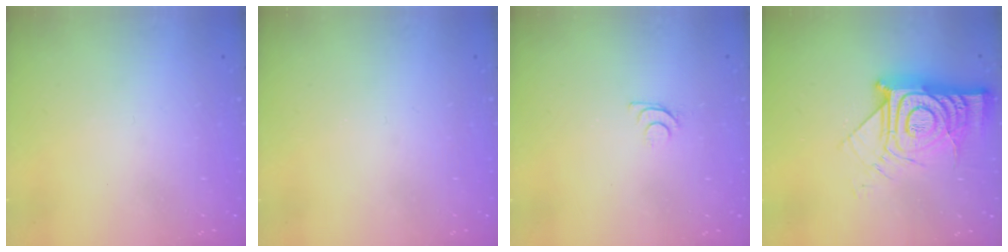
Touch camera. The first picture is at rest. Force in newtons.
{"total": 0.0}
{"total": 4.3, "press": 4.2, "slide": 0.5}
{"total": 17.1, "press": 17.0, "slide": 1.5}